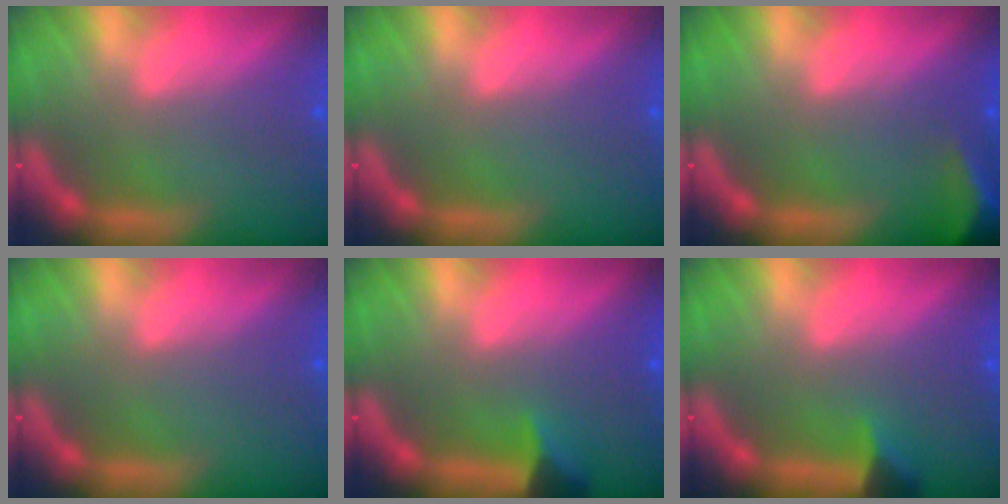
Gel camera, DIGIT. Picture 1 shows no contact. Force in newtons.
{"total": 0.0}
{"total": 6.0}
{"total": 0.0}
{"total": 2.4}
{"total": 1.9}